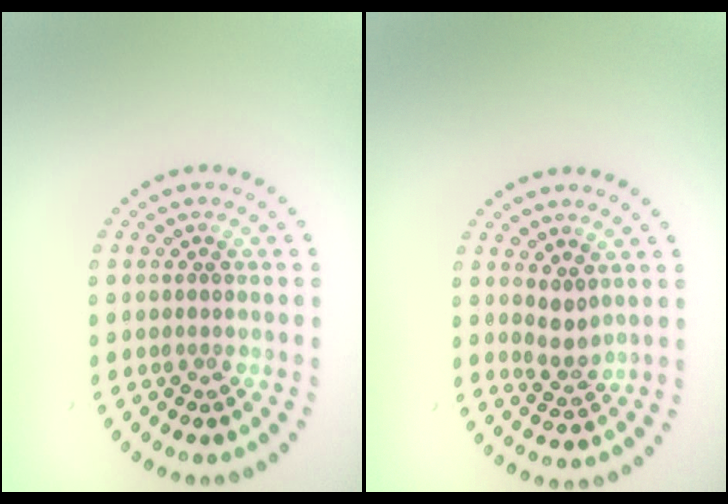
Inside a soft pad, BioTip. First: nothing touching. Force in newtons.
{"total": 1.8, "press": 1.5, "slide": 1.0}